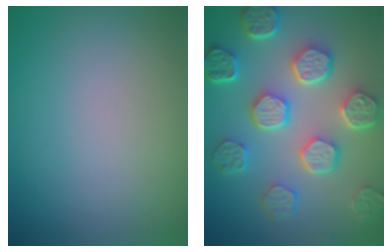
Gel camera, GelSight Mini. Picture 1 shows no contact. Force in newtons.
{"total": 7.6, "press": 5.9, "slide": 4.9}